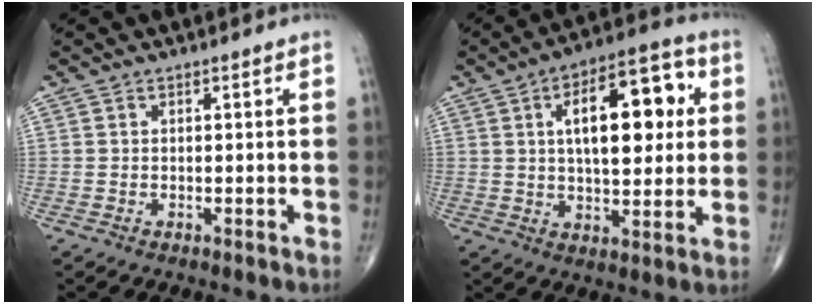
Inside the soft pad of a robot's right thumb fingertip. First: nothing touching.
{"total": 17.4, "force": [3.9, 8.0, 14.9], "torque": [-0.194, 0.013, 0.055]}